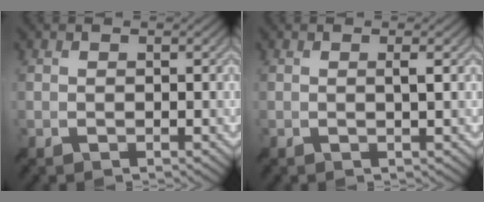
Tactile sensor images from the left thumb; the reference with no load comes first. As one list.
[{"total": 1.5, "force": [0.3, -0.1, 1.5], "torque": [-0.032, 0.009, -0.001]}]